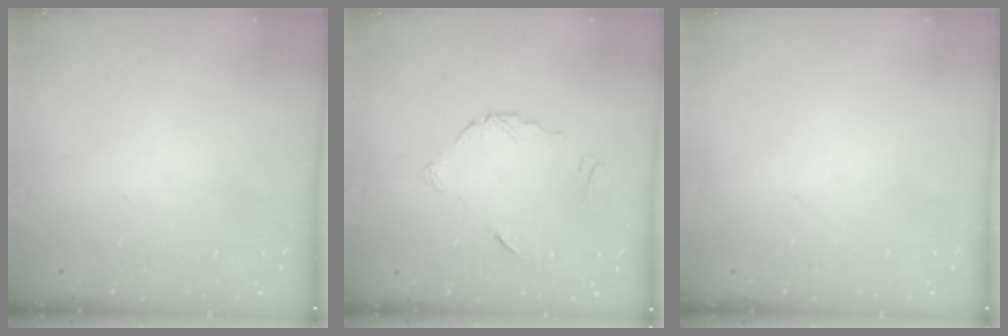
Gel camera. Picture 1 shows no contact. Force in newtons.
{"total": 6.4, "press": 6.4, "slide": 0.3}
{"total": 0.0}